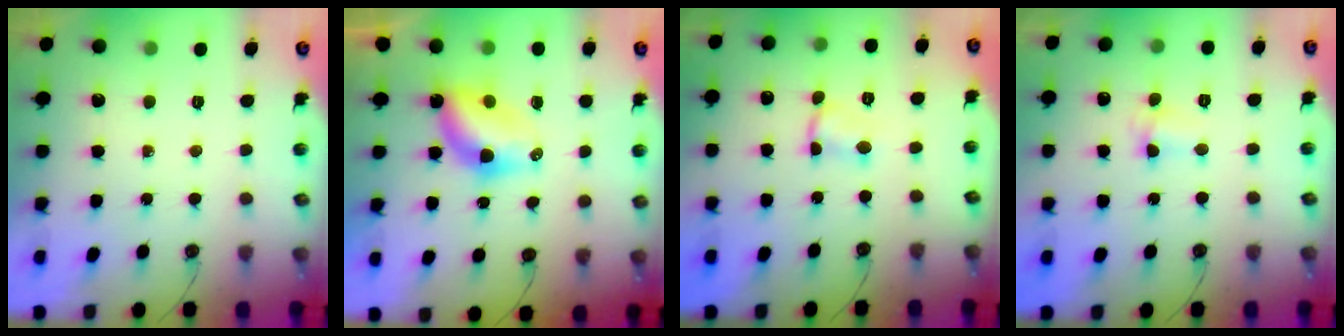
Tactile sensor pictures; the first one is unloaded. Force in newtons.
{"total": 6.3, "press": 6.3, "slide": 0.1}
{"total": 1.8, "press": 1.8, "slide": 0.1}
{"total": 3.0, "press": 2.9, "slide": 0.6}